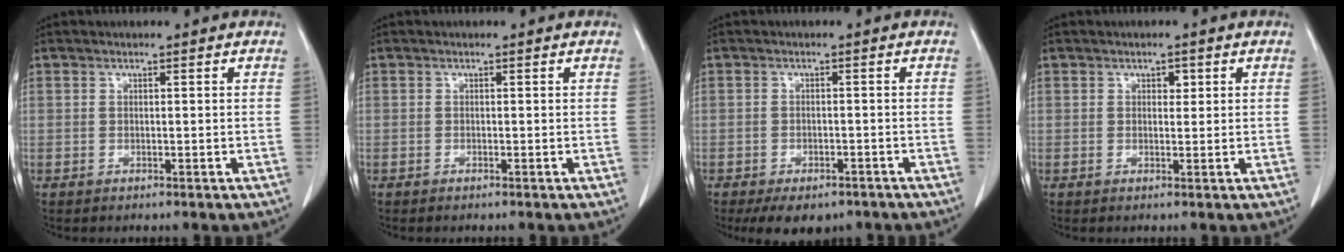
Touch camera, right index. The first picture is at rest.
{"total": 0.0}
{"total": 7.3, "force": [-5.4, 3.7, 3.2], "torque": [-0.033, 0.000, -0.072]}
{"total": 1.3, "force": [0.6, 0.8, 0.9], "torque": [-0.009, 0.000, 0.007]}